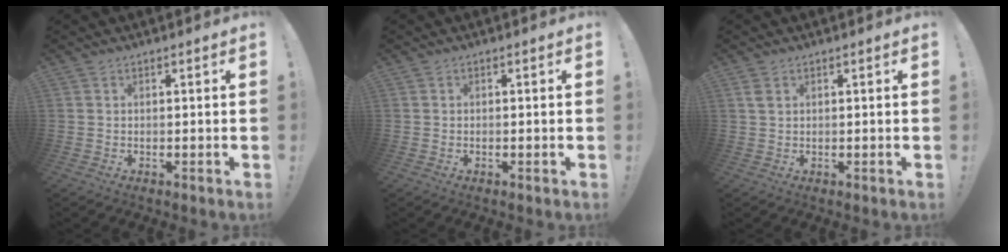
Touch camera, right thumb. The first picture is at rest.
{"total": 0.0}
{"total": 2.1, "force": [1.2, 1.2, 1.3], "torque": [-0.020, 0.001, 0.020]}